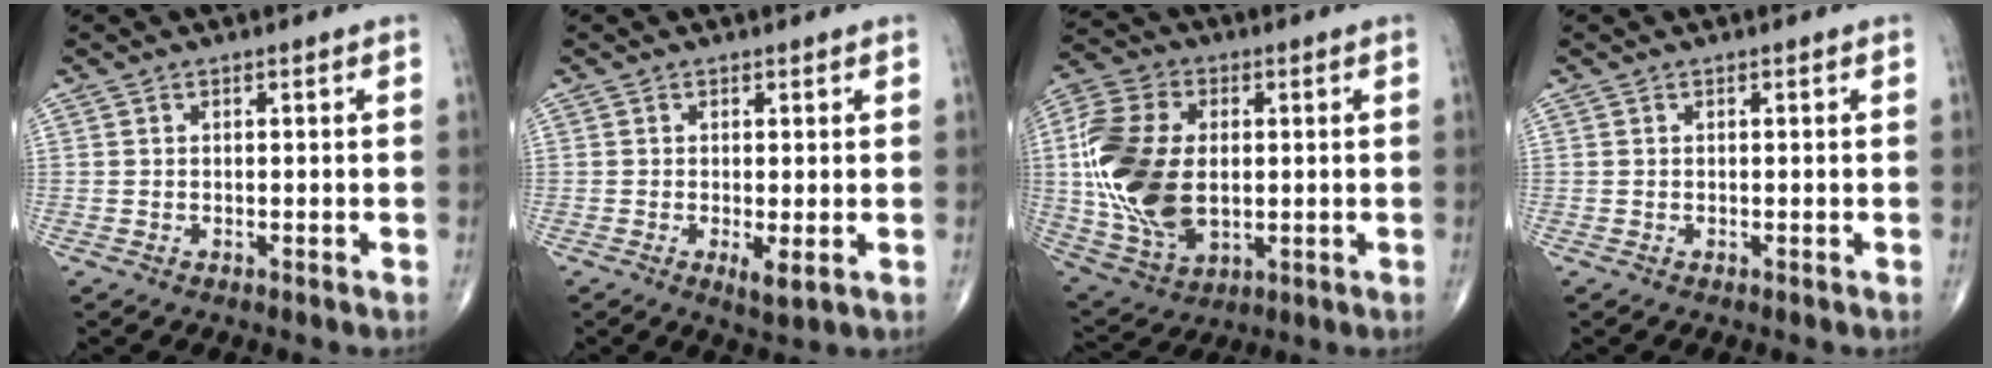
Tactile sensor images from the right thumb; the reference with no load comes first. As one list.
[{"total": 2.6, "force": [-0.4, 0.6, 2.5], "torque": [-0.046, -0.010, -0.007]}, {"total": 19.9, "force": [0.6, 12.7, 15.4], "torque": [-0.319, -0.007, 0.019]}, {"total": 0.0}]